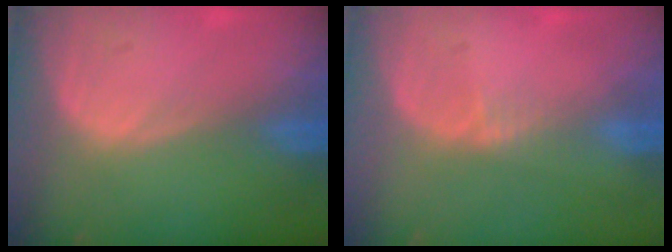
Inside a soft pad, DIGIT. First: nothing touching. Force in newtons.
{"total": 1.3, "press": 1.1, "slide": 0.8}